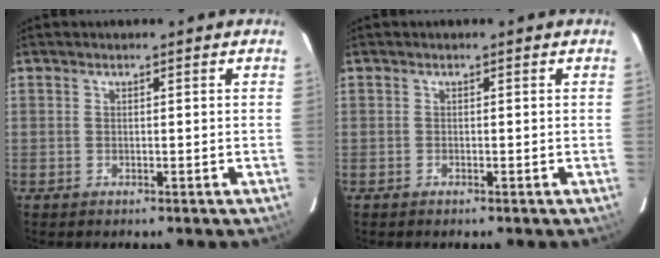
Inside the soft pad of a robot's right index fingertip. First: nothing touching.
{"total": 0.0}